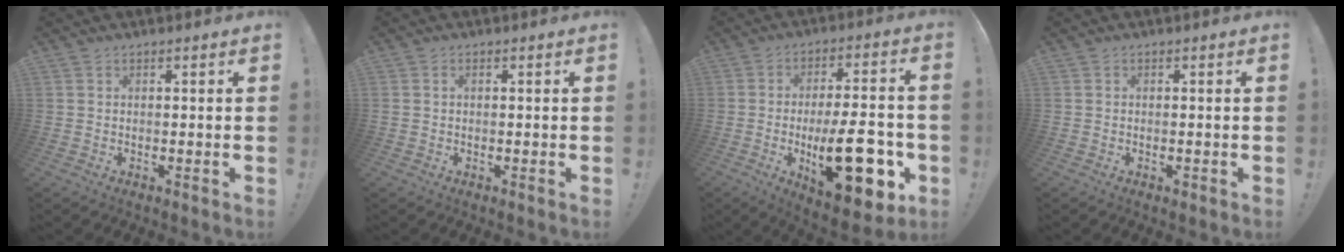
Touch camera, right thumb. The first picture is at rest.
{"total": 0.6, "force": [0.1, 0.5, 0.3], "torque": [-0.015, 0.005, 0.002]}
{"total": 23.5, "force": [-6.4, 9.6, 20.5], "torque": [-0.305, 0.029, -0.086]}
{"total": 0.6, "force": [-0.4, 0.3, 0.4], "torque": [-0.006, 0.002, -0.006]}